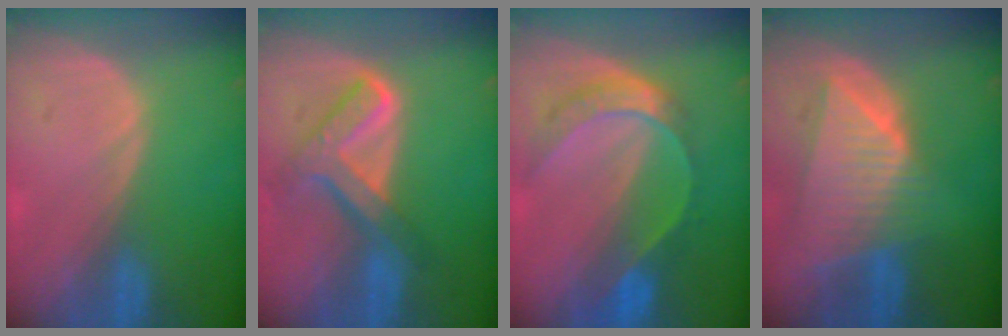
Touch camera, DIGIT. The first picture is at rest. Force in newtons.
{"total": 8.0, "press": 6.8, "slide": 4.3}
{"total": 7.9, "press": 6.5, "slide": 4.4}
{"total": 9.2, "press": 8.2, "slide": 4.2}